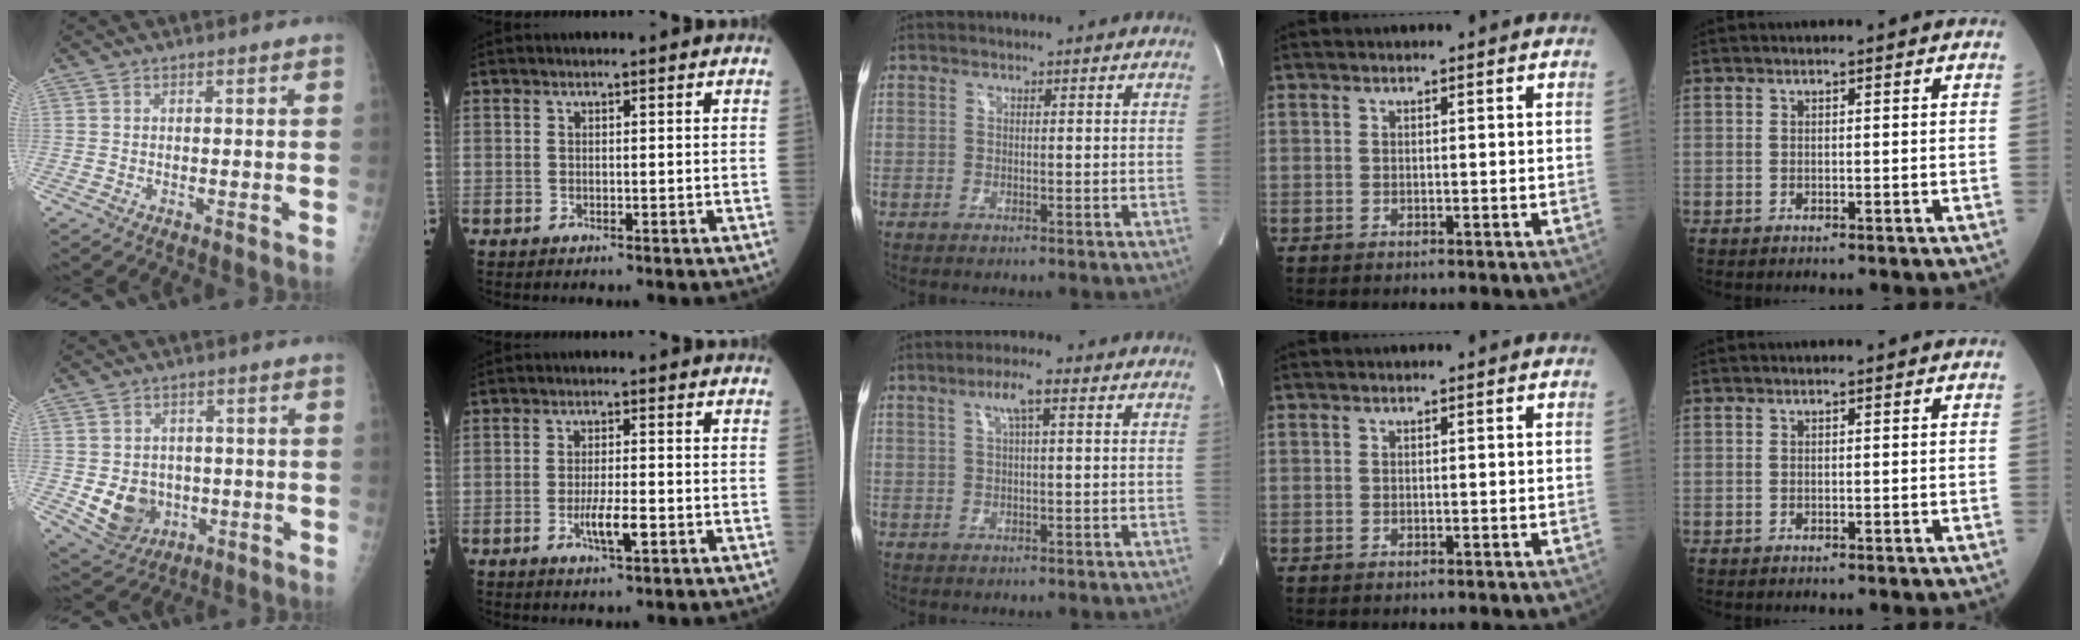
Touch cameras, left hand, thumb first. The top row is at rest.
{"thumb": {"total": 9.1, "force": [-1.6, 7.8, 4.3], "torque": [-0.038, 0.003, -0.007]}, "index": {"total": 4.3, "force": [-1.6, 0.7, 4.0], "torque": [-0.078, -0.004, -0.027]}, "middle": {"total": 3.8, "force": [1.7, 0.3, 3.4], "torque": [-0.063, 0.011, 0.027]}}